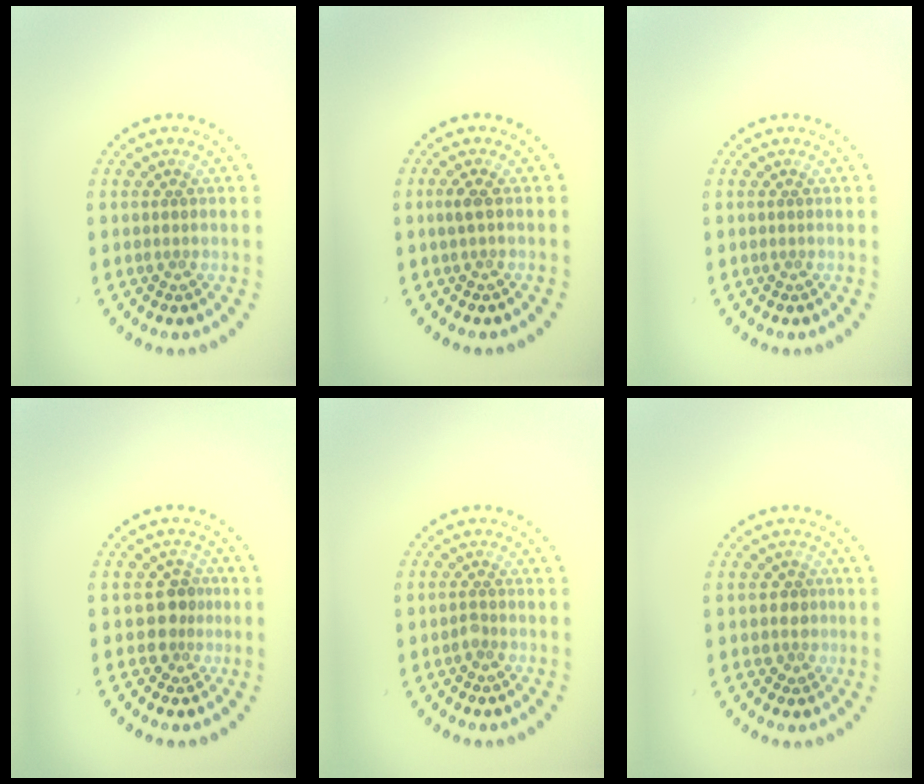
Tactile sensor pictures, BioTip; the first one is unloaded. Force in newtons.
{"total": 1.0, "press": 1.0, "slide": 0.3}
{"total": 0.0}
{"total": 2.3, "press": 1.9, "slide": 1.4}
{"total": 0.7, "press": 0.5, "slide": 0.5}
{"total": 1.4, "press": 1.1, "slide": 0.8}